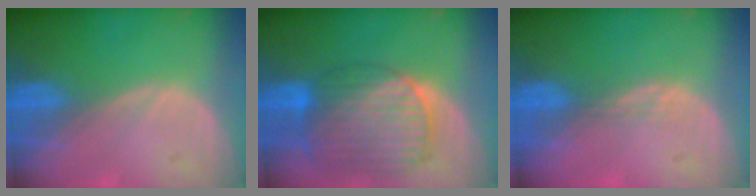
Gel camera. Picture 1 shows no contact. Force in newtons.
{"total": 10.7, "press": 9.1, "slide": 5.5}
{"total": 1.4, "press": 1.1, "slide": 0.9}